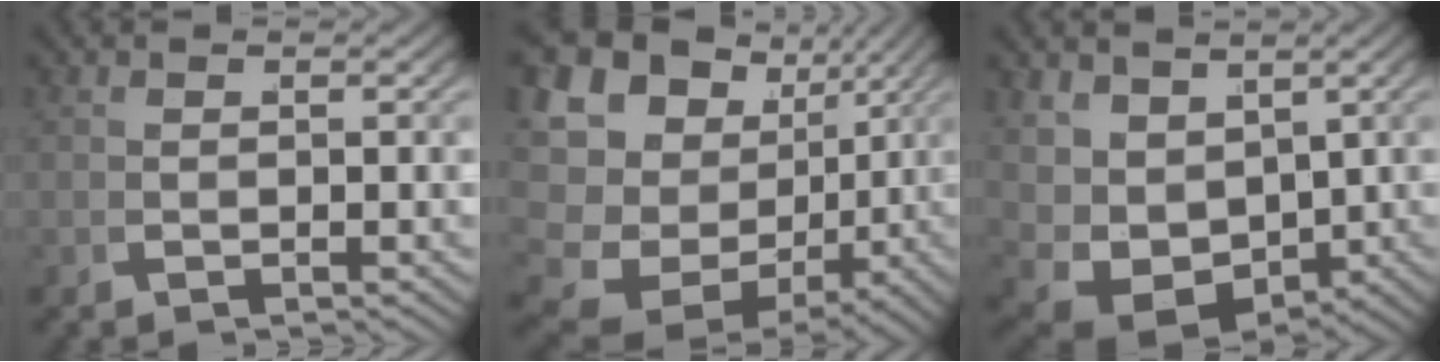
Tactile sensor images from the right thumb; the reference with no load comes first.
{"total": 15.4, "force": [-0.4, 12.1, 9.6], "torque": [-0.200, -0.043, 0.006]}
{"total": 9.9, "force": [-1.4, 7.5, 6.3], "torque": [-0.158, -0.060, 0.004]}